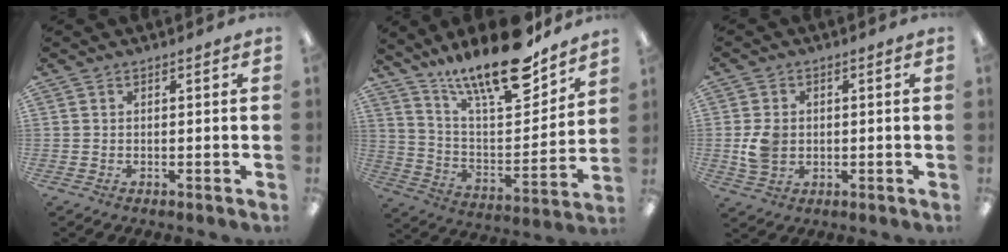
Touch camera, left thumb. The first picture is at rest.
{"total": 20.4, "force": [16.1, 5.1, 11.5], "torque": [-0.193, -0.114, 0.272]}
{"total": 5.9, "force": [-0.1, 4.8, 3.5], "torque": [-0.053, 0.003, -0.001]}